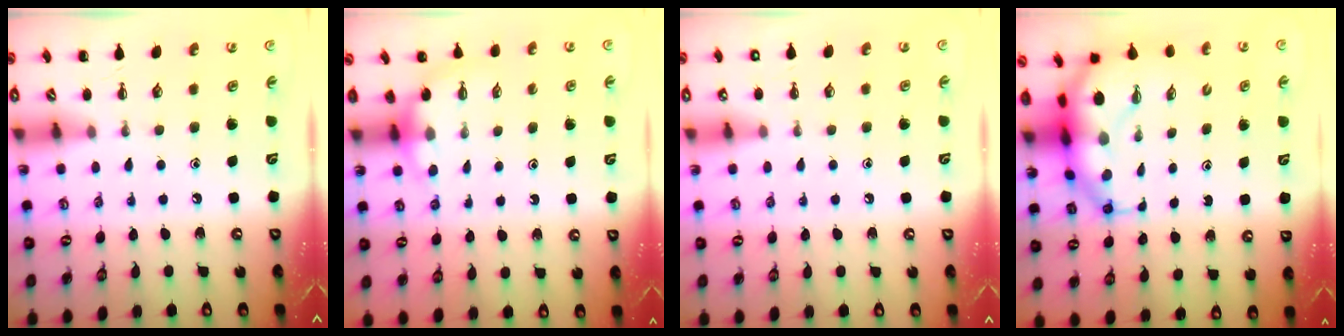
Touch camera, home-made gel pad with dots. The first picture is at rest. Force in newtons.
{"total": 3.8, "press": 3.8, "slide": 0.3}
{"total": 2.3, "press": 2.2, "slide": 0.7}
{"total": 7.9, "press": 7.6, "slide": 2.1}